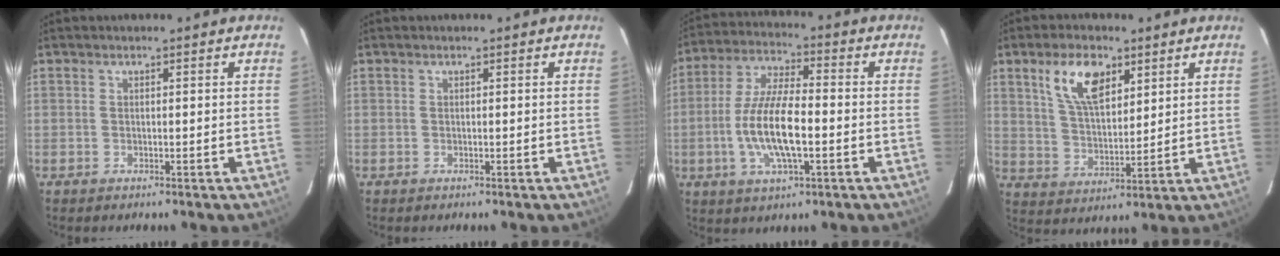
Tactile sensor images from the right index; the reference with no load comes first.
{"total": 0.0}
{"total": 12.6, "force": [-2.8, 3.9, 11.6], "torque": [-0.238, -0.003, -0.054]}
{"total": 10.3, "force": [5.4, 5.0, 7.2], "torque": [-0.133, 0.013, 0.108]}